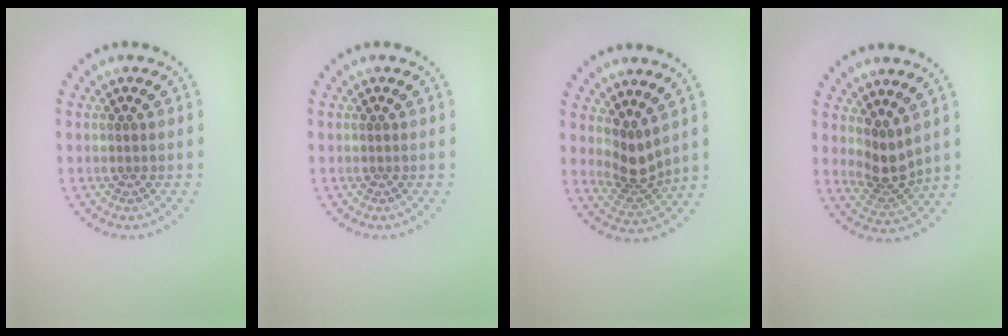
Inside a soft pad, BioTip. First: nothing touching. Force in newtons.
{"total": 0.0}
{"total": 2.9, "press": 2.2, "slide": 2.0}
{"total": 2.7, "press": 2.1, "slide": 1.8}